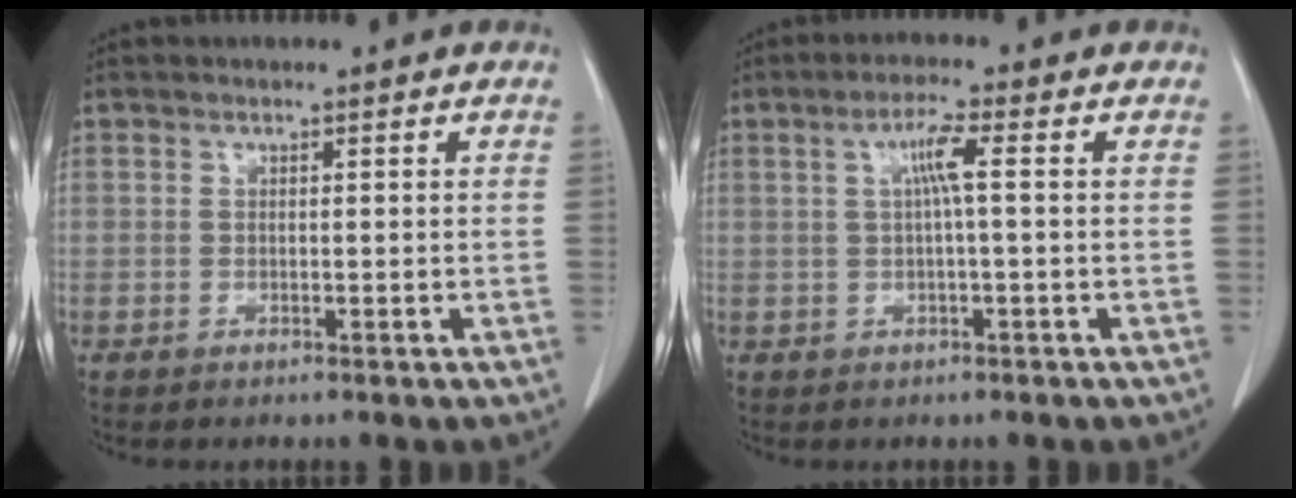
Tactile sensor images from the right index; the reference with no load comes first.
{"total": 3.8, "force": [0.7, 0.2, 3.8], "torque": [-0.071, 0.009, 0.013]}